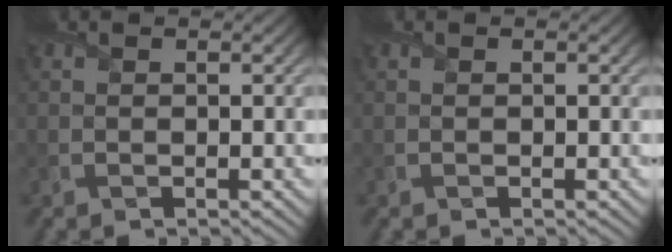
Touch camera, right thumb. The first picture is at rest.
{"total": 0.0}